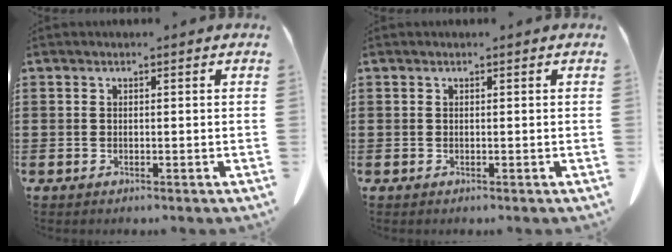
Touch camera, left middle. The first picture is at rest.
{"total": 0.0}